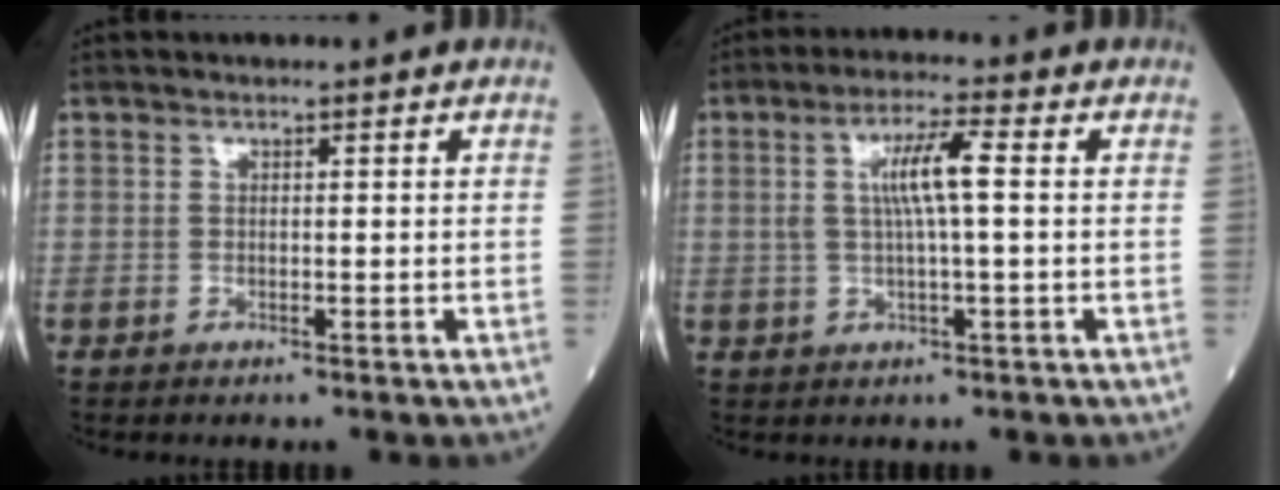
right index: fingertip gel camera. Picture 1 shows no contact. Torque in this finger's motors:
{"motor_torque": [0.54, 0.26, 0.18, 0.12]}